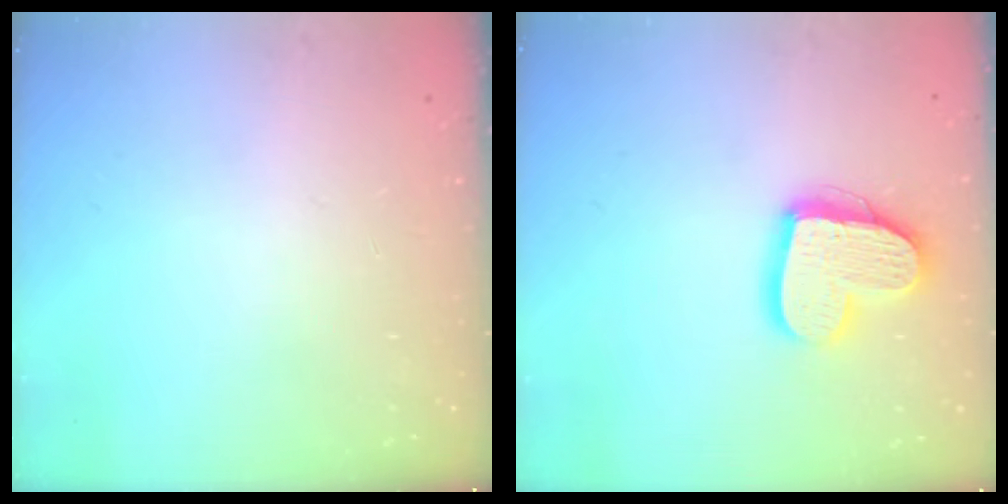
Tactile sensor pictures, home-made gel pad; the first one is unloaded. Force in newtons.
{"total": 16.4, "press": 16.4, "slide": 1.5}